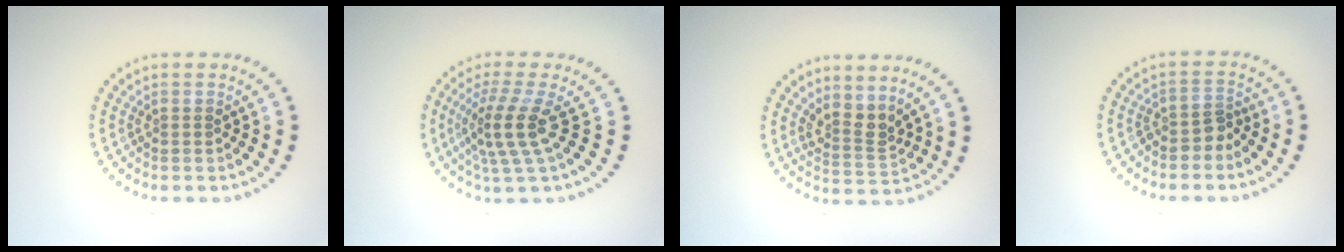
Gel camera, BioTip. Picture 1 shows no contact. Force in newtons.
{"total": 3.9, "press": 2.7, "slide": 2.8}
{"total": 2.5, "press": 1.9, "slide": 1.7}
{"total": 2.0, "press": 1.5, "slide": 1.4}